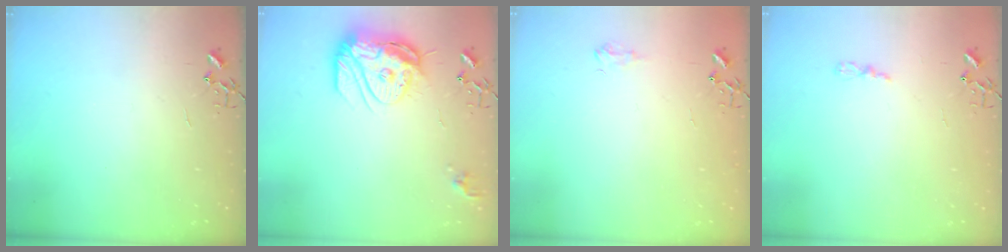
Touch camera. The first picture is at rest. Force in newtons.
{"total": 17.0, "press": 16.9, "slide": 1.4}
{"total": 6.0, "press": 5.9, "slide": 0.7}
{"total": 3.2, "press": 3.1, "slide": 0.4}